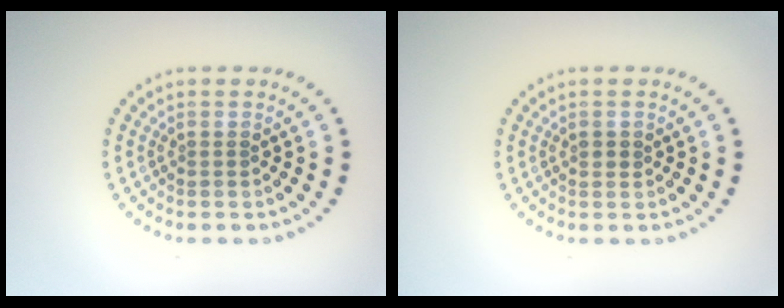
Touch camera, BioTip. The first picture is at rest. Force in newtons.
{"total": 0.8, "press": 0.8, "slide": 0.2}